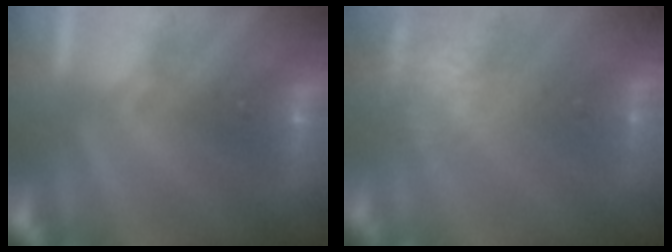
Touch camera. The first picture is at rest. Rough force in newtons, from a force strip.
{"total": 7.6}